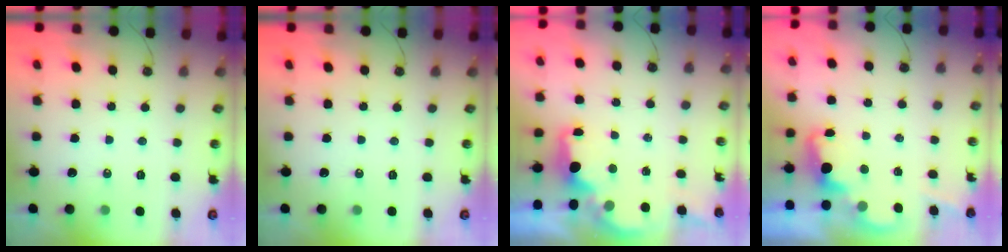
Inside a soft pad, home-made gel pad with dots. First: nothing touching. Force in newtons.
{"total": 0.0}
{"total": 2.0, "press": 1.8, "slide": 0.7}
{"total": 2.3, "press": 2.3, "slide": 0.5}